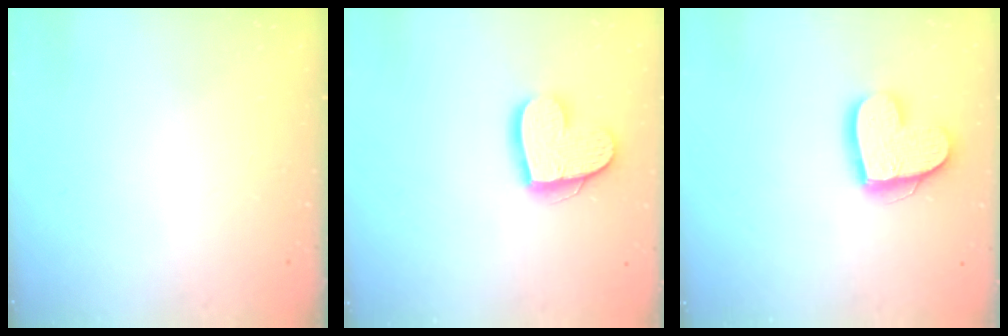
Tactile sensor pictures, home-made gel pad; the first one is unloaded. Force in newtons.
{"total": 15.0, "press": 14.9, "slide": 1.1}
{"total": 14.6, "press": 14.6, "slide": 1.3}